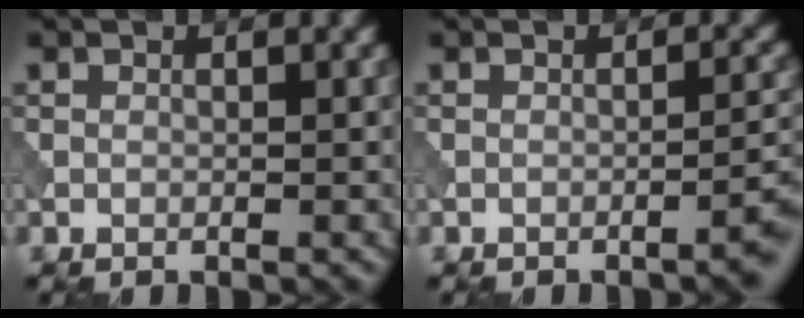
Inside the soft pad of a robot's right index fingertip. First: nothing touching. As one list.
[{"total": 2.8, "force": [-1.5, 0.6, 2.3], "torque": [-0.020, 0.013, -0.028]}]